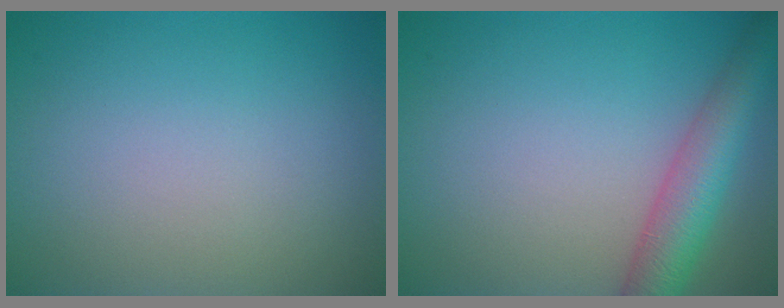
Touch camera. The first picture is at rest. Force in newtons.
{"total": 5.3, "press": 5.3, "slide": 0.2}